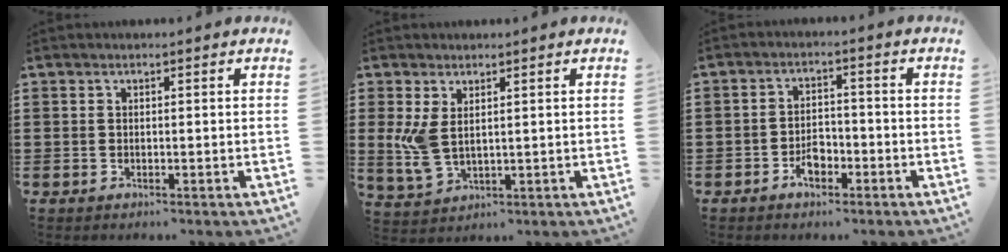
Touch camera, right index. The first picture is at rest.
{"total": 5.1, "force": [1.3, 2.4, 4.3], "torque": [-0.112, -0.007, 0.020]}
{"total": 3.6, "force": [-2.1, 2.1, 2.1], "torque": [-0.037, 0.006, -0.039]}